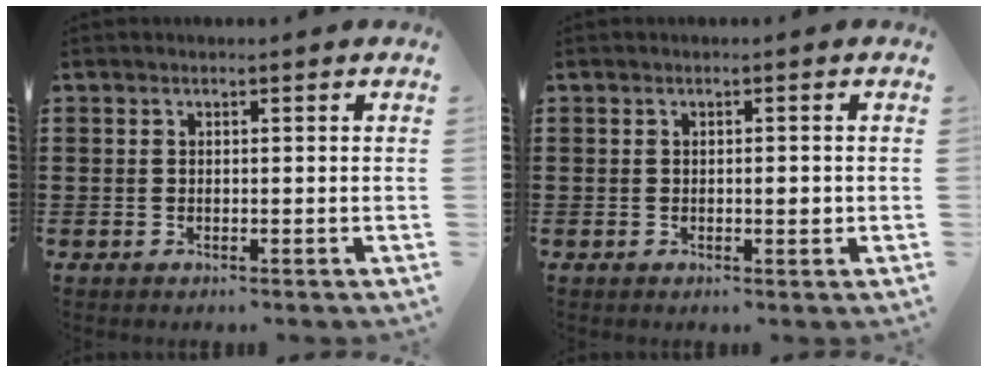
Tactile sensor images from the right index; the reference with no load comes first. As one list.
[{"total": 1.5, "force": [-0.1, 0.5, 1.4], "torque": [-0.026, 0.000, -0.002]}]